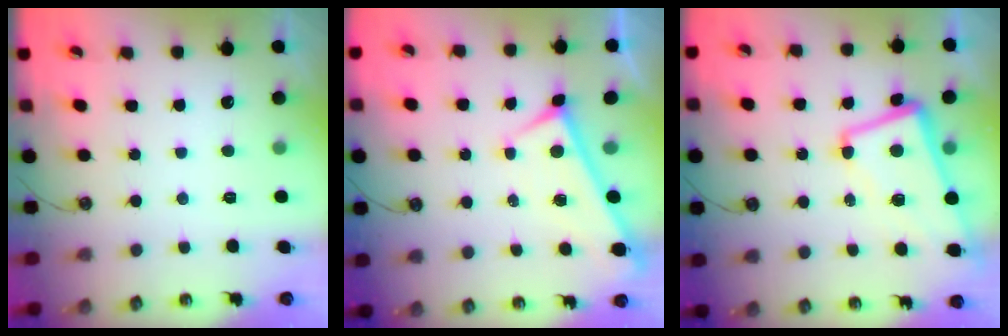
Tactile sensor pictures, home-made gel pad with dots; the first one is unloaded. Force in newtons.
{"total": 0.0}
{"total": 4.1, "press": 3.6, "slide": 1.9}